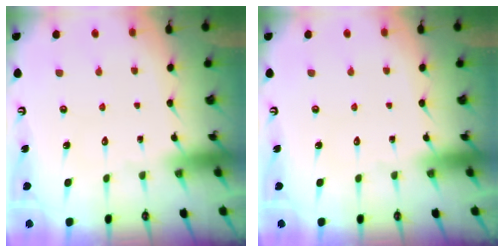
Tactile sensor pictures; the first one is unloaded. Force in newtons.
{"total": 0.0}